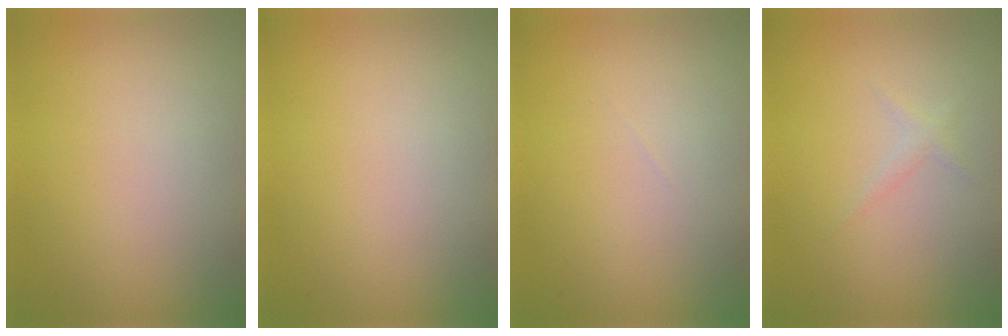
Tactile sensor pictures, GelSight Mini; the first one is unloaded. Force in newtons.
{"total": 0.0}
{"total": 0.0}
{"total": 0.8, "press": 0.8, "slide": 0.0}